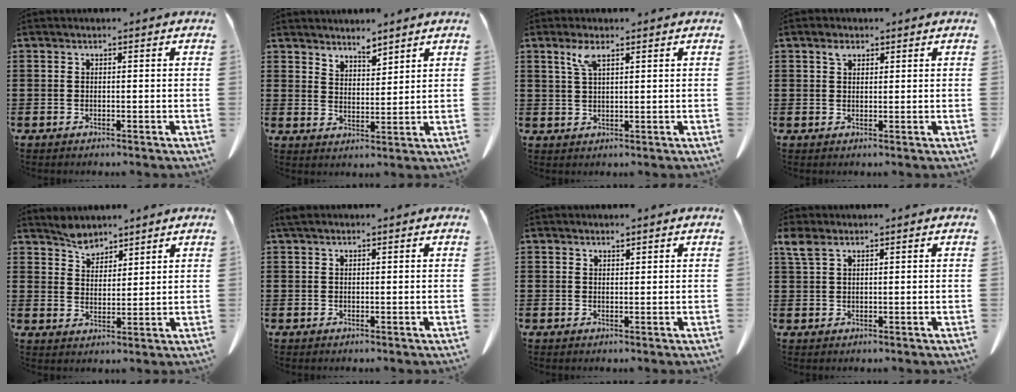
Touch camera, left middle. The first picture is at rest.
{"total": 3.4, "force": [3.3, 0.8, 0.3], "torque": [-0.015, -0.008, 0.063]}
{"total": 3.3, "force": [2.0, 0.8, 2.5], "torque": [-0.057, 0.003, 0.035]}
{"total": 1.6, "force": [0.9, 1.0, 0.9], "torque": [-0.013, -0.001, 0.015]}
{"total": 4.2, "force": [3.8, 1.6, 0.5], "torque": [-0.023, -0.005, 0.074]}
{"total": 0.8, "force": [0.4, 0.3, 0.6], "torque": [-0.014, 0.001, 0.007]}
{"total": 1.0, "force": [0.9, 0.2, 0.2], "torque": [-0.006, -0.002, 0.019]}
{"total": 2.7, "force": [1.6, 1.0, 2.0], "torque": [-0.052, -0.002, 0.029]}